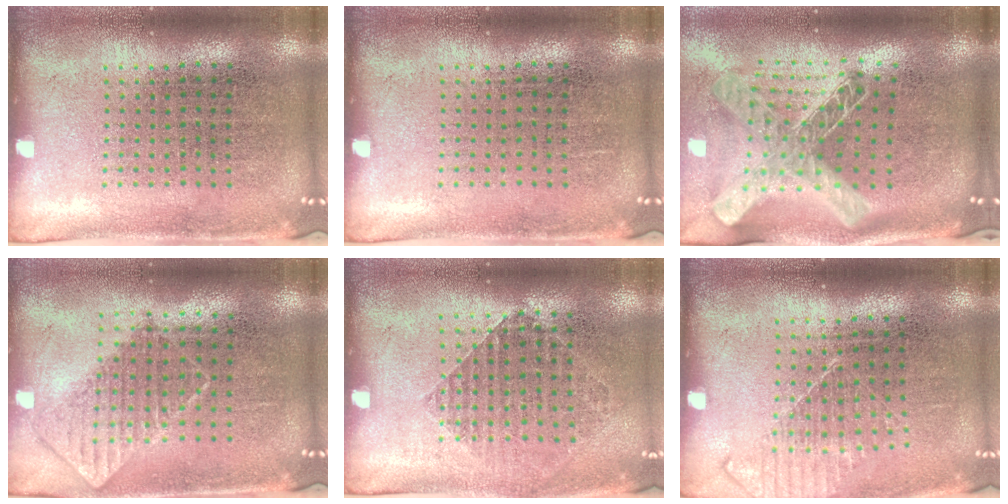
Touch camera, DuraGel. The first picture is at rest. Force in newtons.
{"total": 0.0}
{"total": 2.7, "press": 1.9, "slide": 1.9}
{"total": 0.7, "press": 0.7, "slide": 0.1}
{"total": 0.9, "press": 0.9, "slide": 0.1}
{"total": 1.2, "press": 1.2, "slide": 0.4}